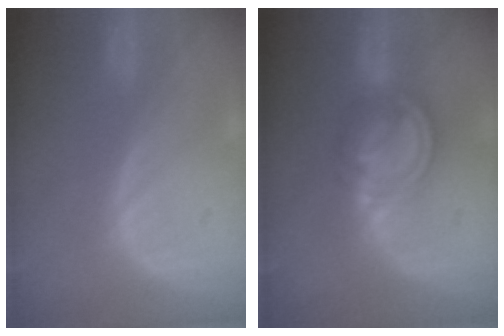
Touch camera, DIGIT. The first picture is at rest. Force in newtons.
{"total": 7.6, "press": 6.6, "slide": 3.8}